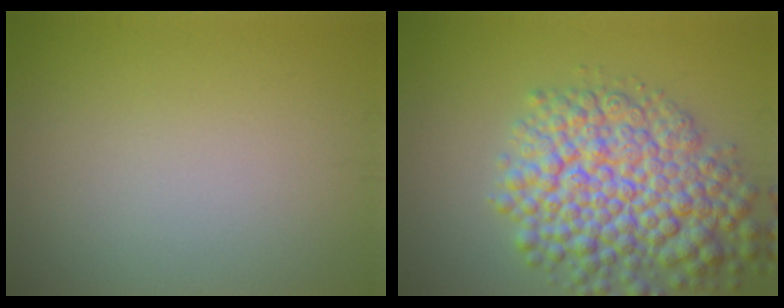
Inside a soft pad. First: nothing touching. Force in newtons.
{"total": 9.5, "press": 9.5, "slide": 0.4}